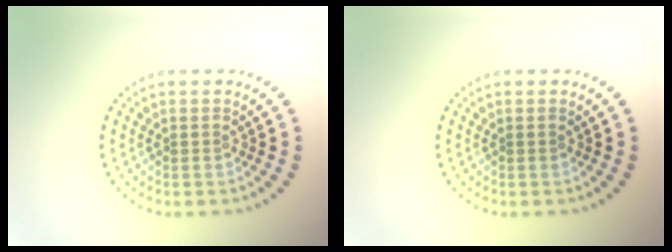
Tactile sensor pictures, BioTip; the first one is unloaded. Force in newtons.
{"total": 0.0}